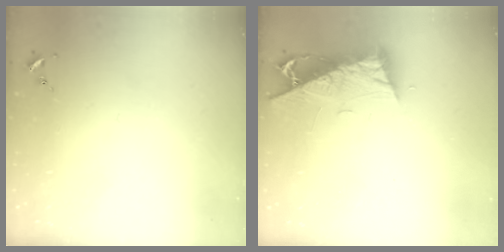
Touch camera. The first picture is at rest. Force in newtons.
{"total": 9.4, "press": 9.3, "slide": 1.3}